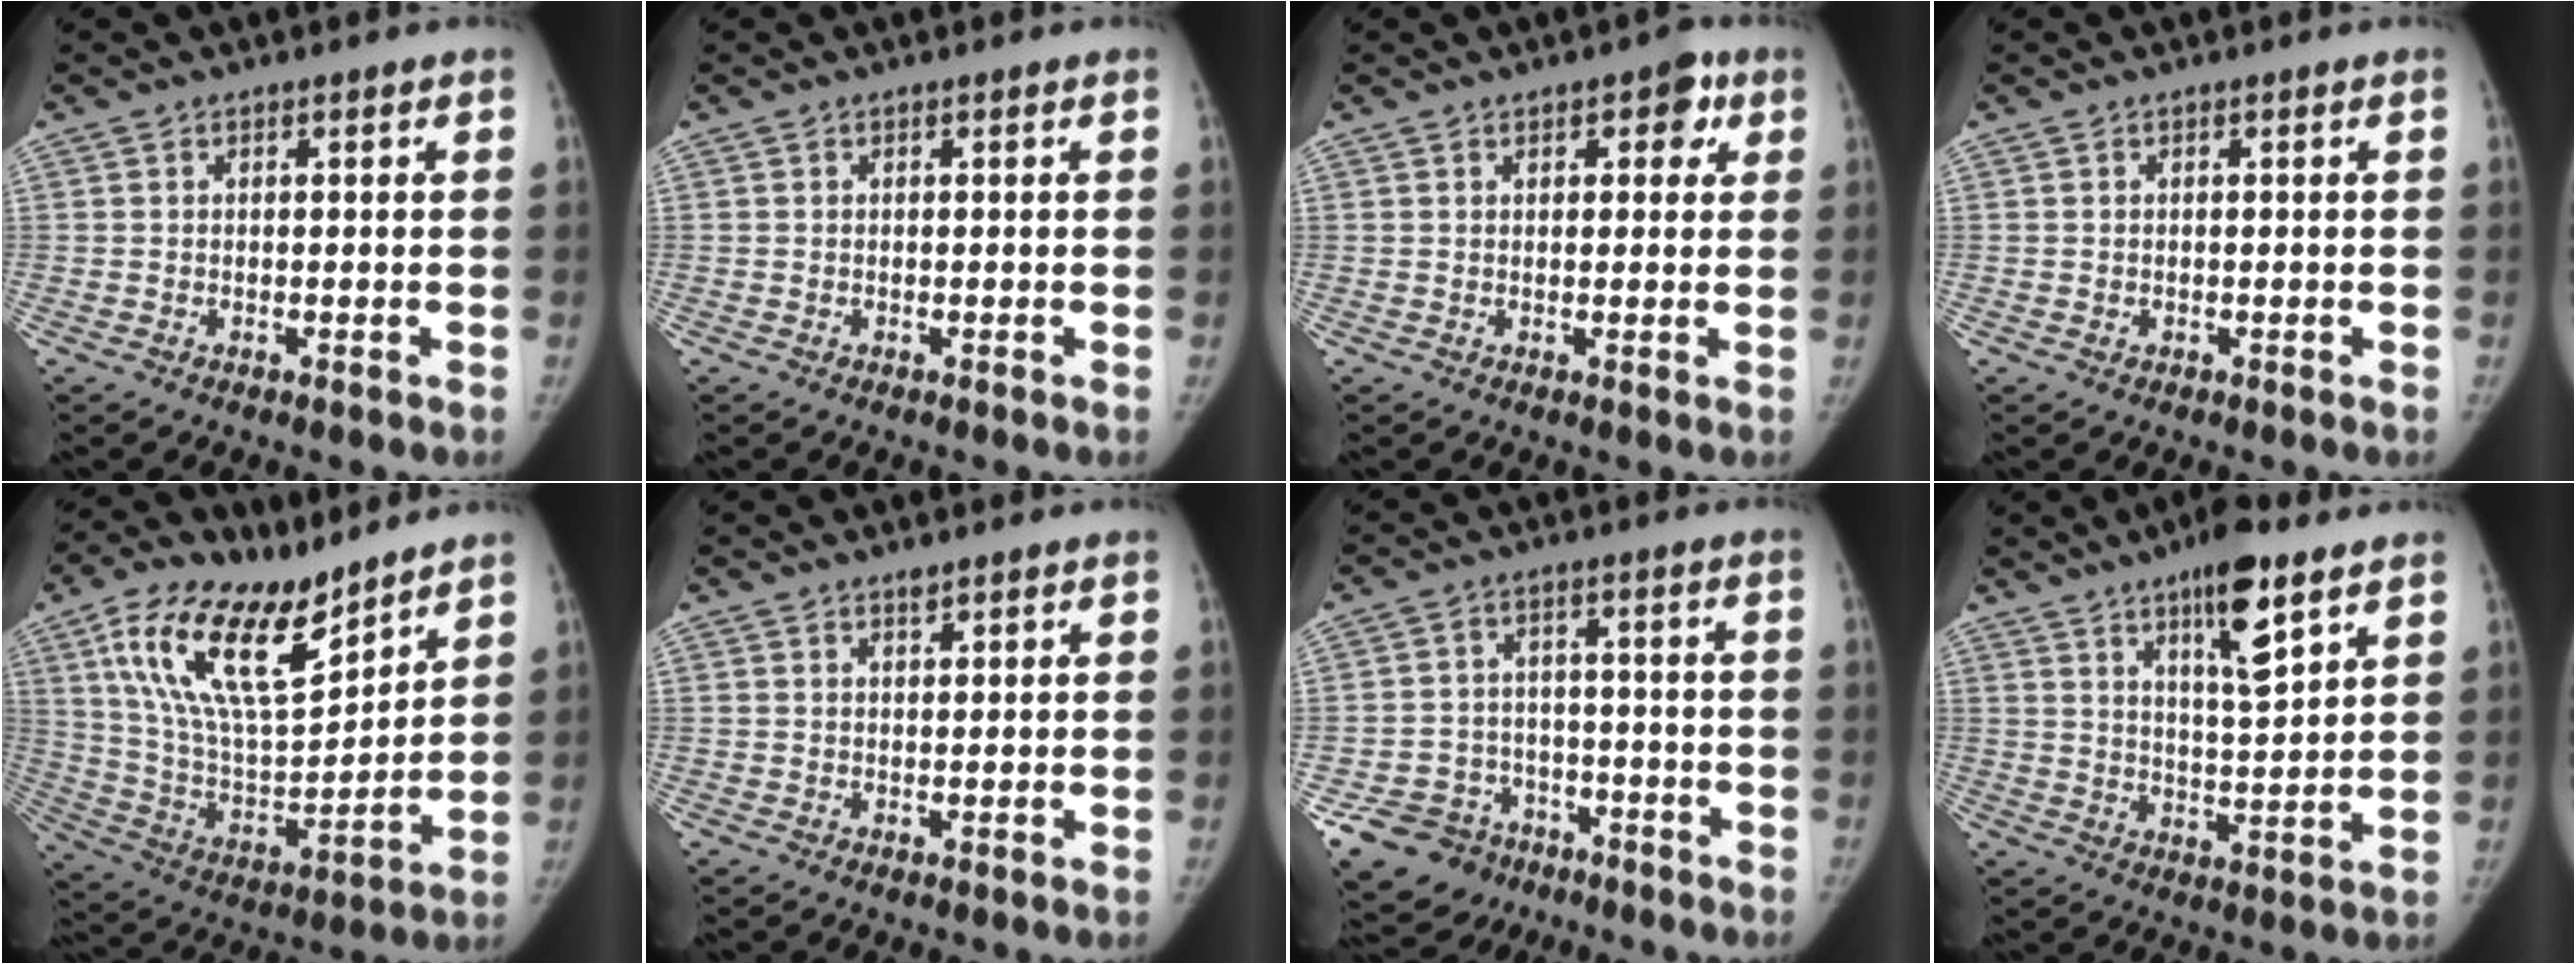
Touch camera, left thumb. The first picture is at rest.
{"total": 0.0}
{"total": 4.4, "force": [2.0, 2.5, 3.1], "torque": [-0.011, -0.002, 0.017]}
{"total": 0.6, "force": [-0.1, 0.5, 0.3], "torque": [-0.006, 0.000, 0.000]}
{"total": 20.9, "force": [13.0, 8.7, 13.9], "torque": [-0.227, -0.058, 0.247]}
{"total": 1.4, "force": [1.2, 0.5, 0.7], "torque": [-0.005, -0.008, 0.019]}
{"total": 11.1, "force": [-7.0, 8.4, 2.0], "torque": [-0.034, 0.049, -0.104]}
{"total": 11.7, "force": [6.9, 2.8, 9.0], "torque": [-0.132, -0.038, 0.112]}